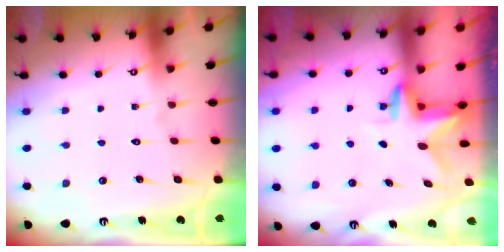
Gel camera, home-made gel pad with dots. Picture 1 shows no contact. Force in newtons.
{"total": 3.1, "press": 3.1, "slide": 0.2}